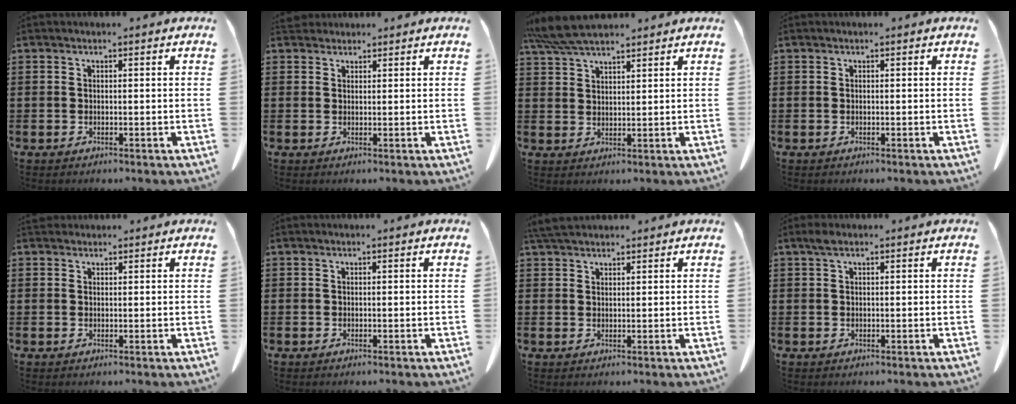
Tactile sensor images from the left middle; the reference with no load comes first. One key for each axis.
{"total": 2.2, "fx": 1.9, "fy": 0.9, "fz": 0.5, "tx": -0.015, "ty": 0.003, "tz": 0.039}
{"total": 6.1, "fx": 5.2, "fy": 1.2, "fz": 2.8, "tx": -0.070, "ty": -0.010, "tz": 0.101}
{"total": 0.0}
{"total": 1.2, "fx": 1.1, "fy": 0.5, "fz": 0.1, "tx": -0.005, "ty": 0.001, "tz": 0.022}
{"total": 0.0}
{"total": 3.3, "fx": 3.0, "fy": 0.7, "fz": 1.3, "tx": -0.033, "ty": -0.003, "tz": 0.059}
{"total": 1.2, "fx": 0.6, "fy": 0.4, "fz": 1.0, "tx": -0.022, "ty": 0.002, "tz": 0.010}